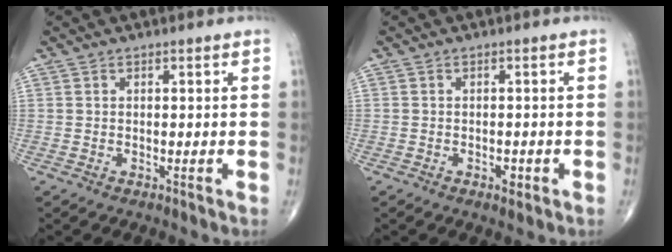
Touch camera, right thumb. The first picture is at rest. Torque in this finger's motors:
{"motor_torque": [2.84, 0.95, 1.26, -1.50, 0.09]}